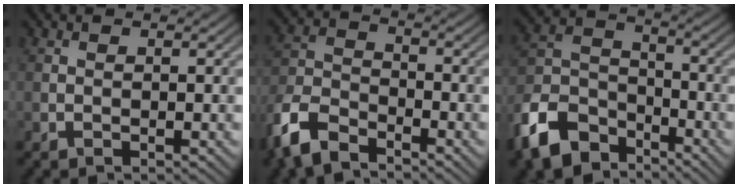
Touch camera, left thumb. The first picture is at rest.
{"total": 8.5, "force": [-6.3, 3.5, 4.4], "torque": [-0.099, -0.012, -0.145]}
{"total": 11.9, "force": [-8.1, 6.5, 5.8], "torque": [-0.136, -0.014, -0.176]}